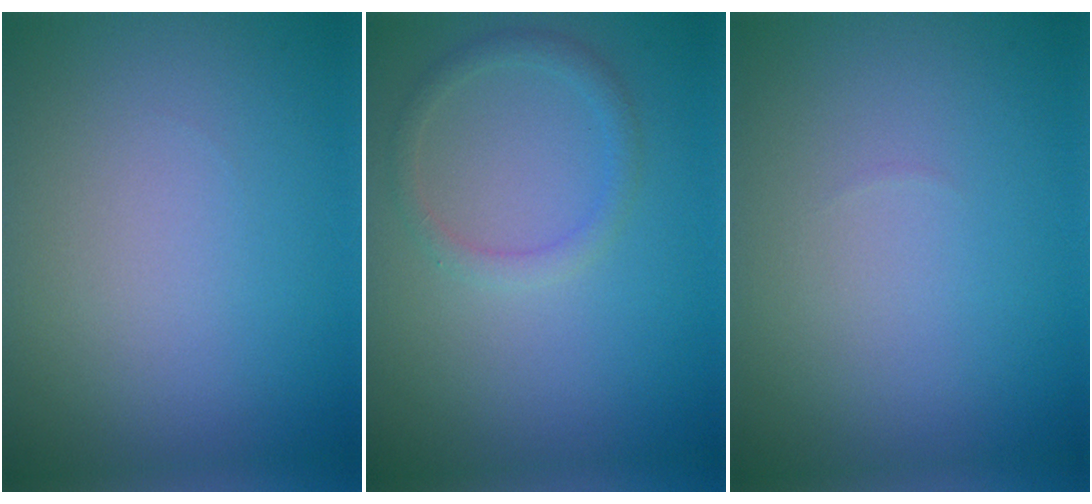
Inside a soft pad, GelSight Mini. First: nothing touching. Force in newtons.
{"total": 1.5, "press": 1.5, "slide": 0.1}
{"total": 0.0}